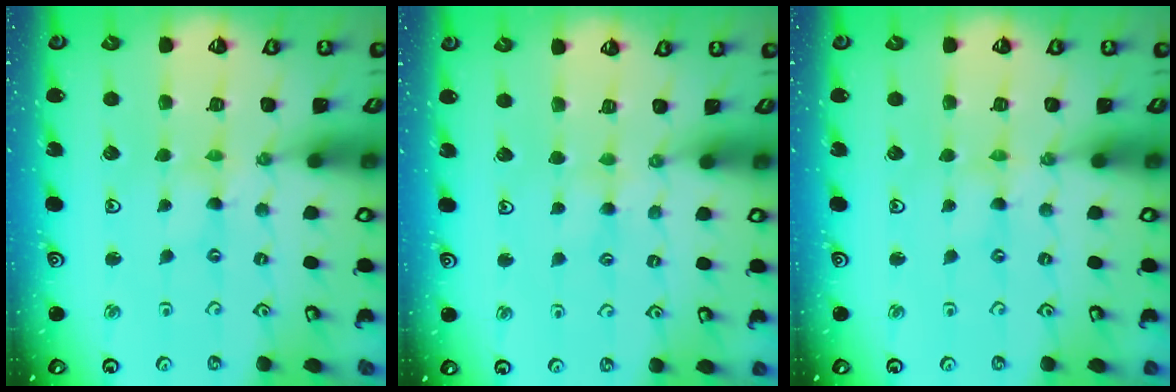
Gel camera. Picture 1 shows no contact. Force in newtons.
{"total": 2.8, "press": 2.8, "slide": 0.4}
{"total": 0.0}